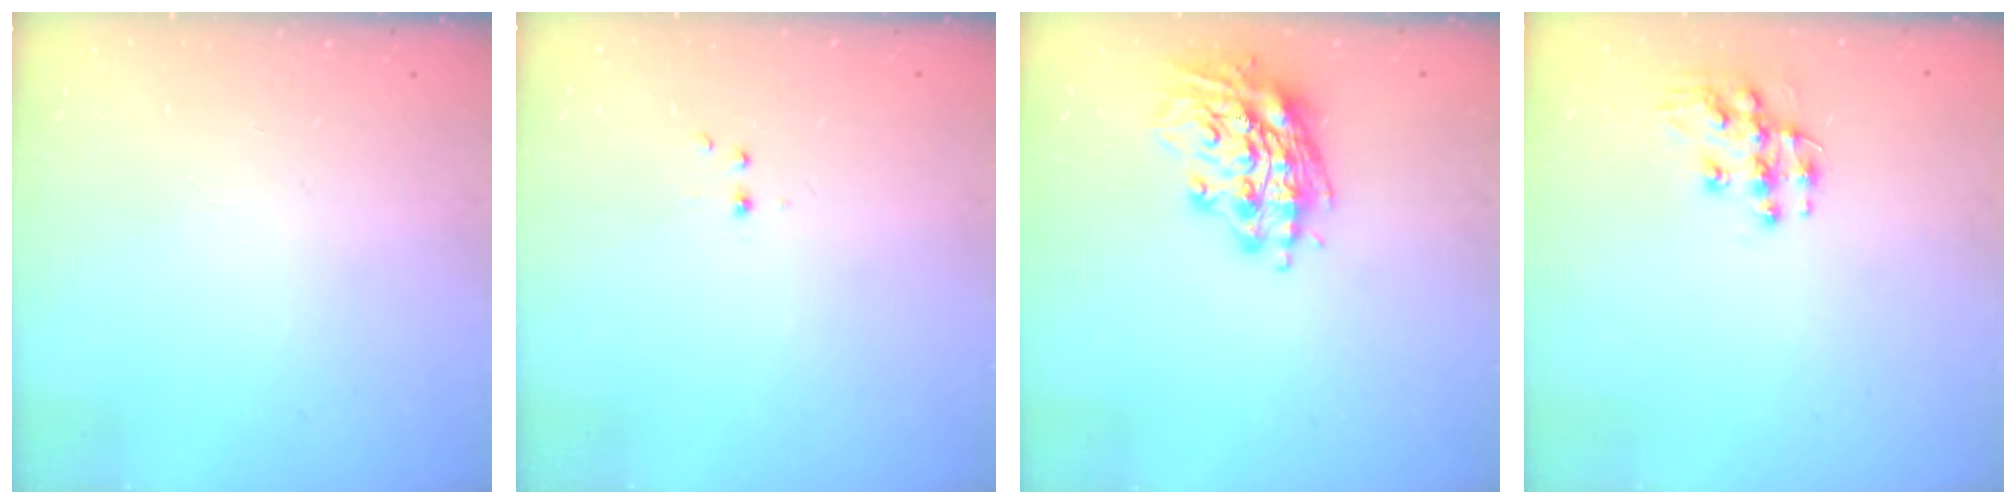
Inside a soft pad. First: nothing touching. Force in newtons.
{"total": 2.2, "press": 1.9, "slide": 1.0}
{"total": 16.1, "press": 15.9, "slide": 2.1}
{"total": 10.0, "press": 10.0, "slide": 0.6}